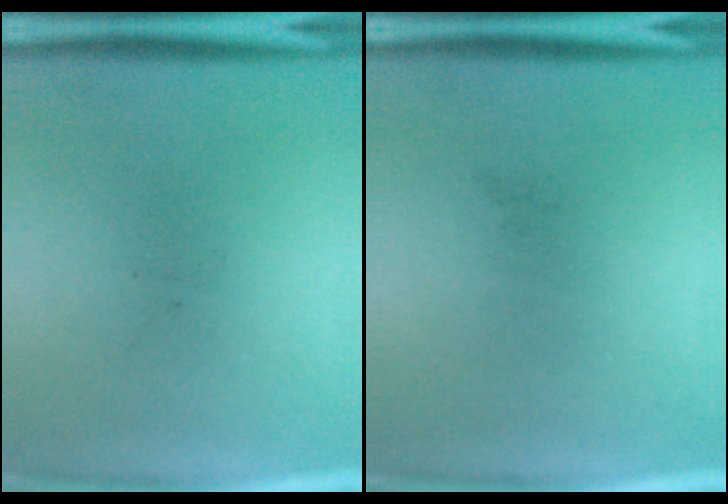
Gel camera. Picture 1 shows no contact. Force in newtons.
{"total": 0.0}